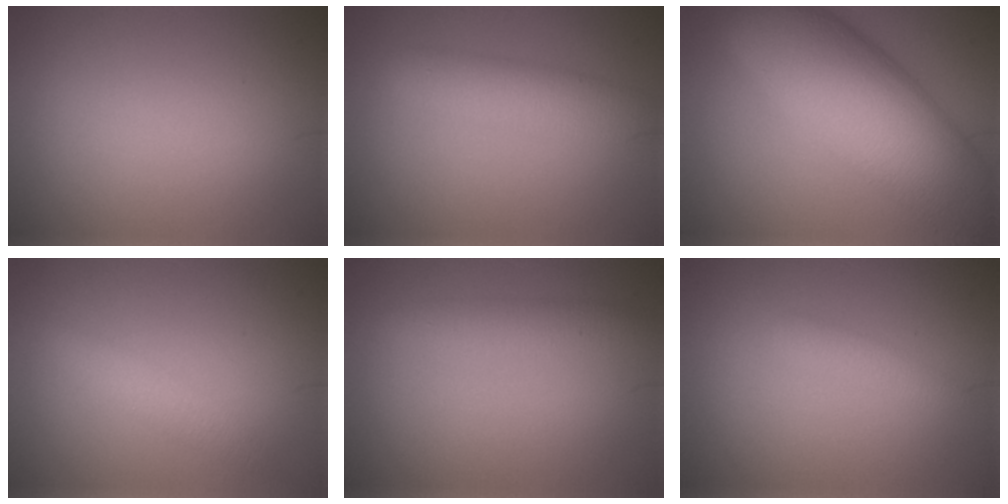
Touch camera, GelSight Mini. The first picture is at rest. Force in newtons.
{"total": 3.6, "press": 3.6, "slide": 0.1}
{"total": 12.9, "press": 12.9, "slide": 0.5}
{"total": 1.9, "press": 1.9, "slide": 0.1}
{"total": 1.8, "press": 1.8, "slide": 0.1}
{"total": 1.3, "press": 1.3, "slide": 0.0}